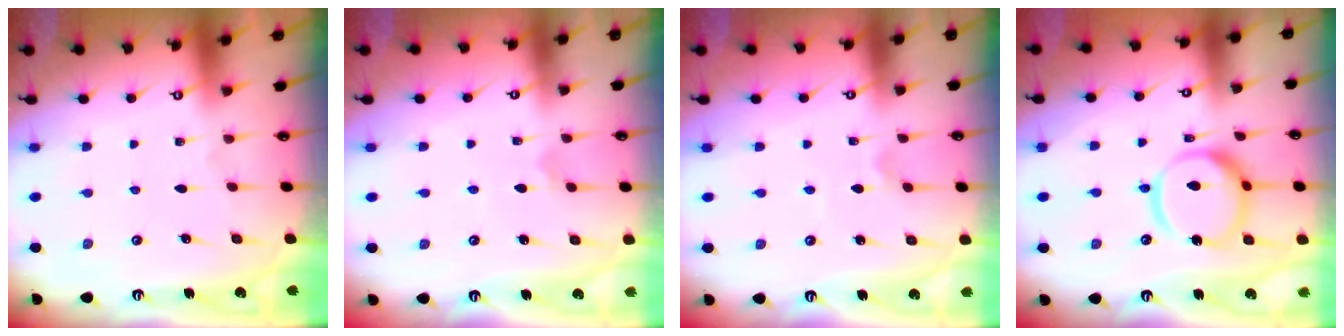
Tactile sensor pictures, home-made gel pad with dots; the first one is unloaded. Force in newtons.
{"total": 2.7, "press": 2.7, "slide": 0.3}
{"total": 2.0, "press": 2.0, "slide": 0.4}
{"total": 15.5, "press": 15.4, "slide": 1.7}